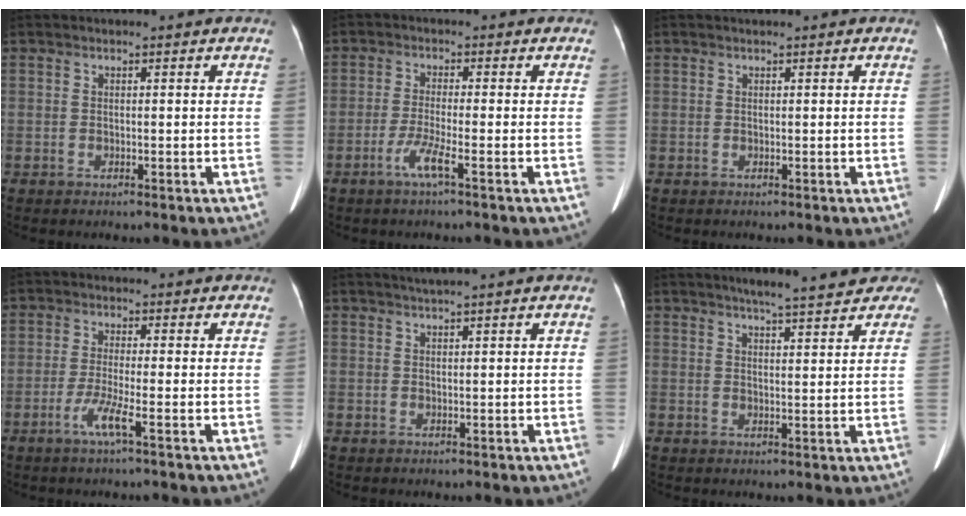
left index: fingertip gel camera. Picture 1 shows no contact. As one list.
[{"total": 3.6, "force": [-2.0, -0.4, 2.9], "torque": [-0.063, -0.008, -0.043]}, {"total": 0.0}, {"total": 3.7, "force": [-1.9, -0.5, 3.1], "torque": [-0.067, -0.009, -0.041]}, {"total": 0.7, "force": [0.5, -0.2, 0.5], "torque": [-0.013, 0.005, 0.015]}, {"total": 10.6, "force": [8.7, 1.9, 5.8], "torque": [-0.067, 0.016, 0.097]}]